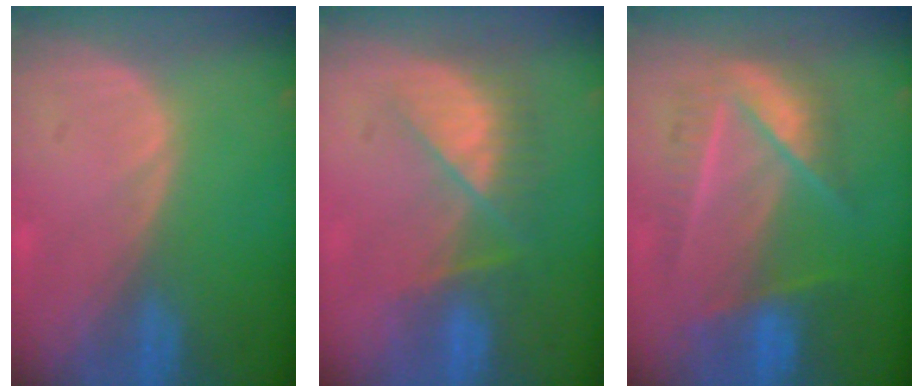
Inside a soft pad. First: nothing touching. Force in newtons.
{"total": 8.0, "press": 7.1, "slide": 3.6}
{"total": 7.8, "press": 7.6, "slide": 1.8}